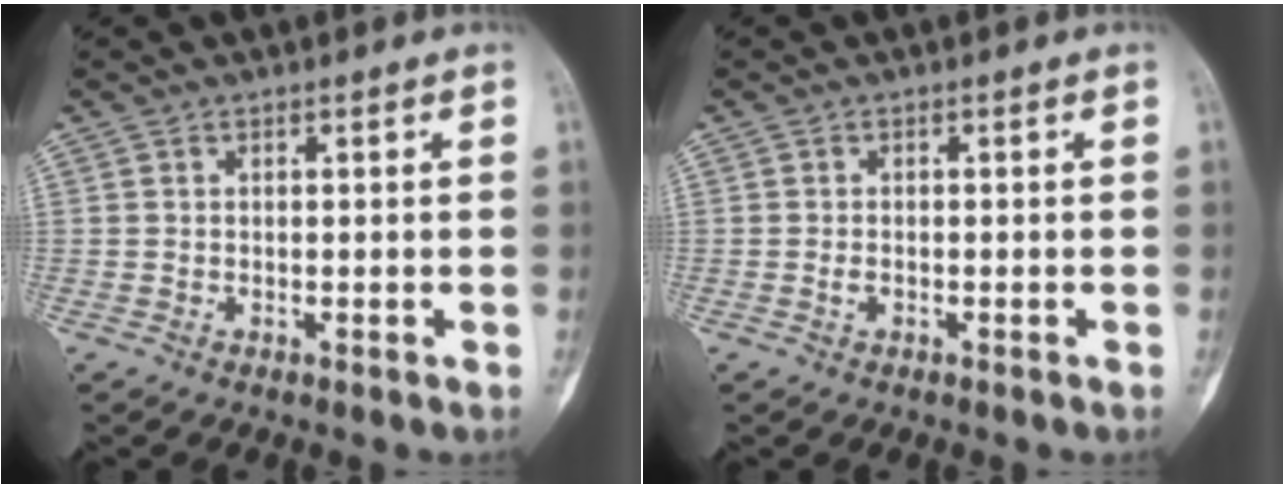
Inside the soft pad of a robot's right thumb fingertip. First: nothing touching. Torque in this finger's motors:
{"motor_torque": [0.24, 0.05, 0.12, -0.30, 0.00]}